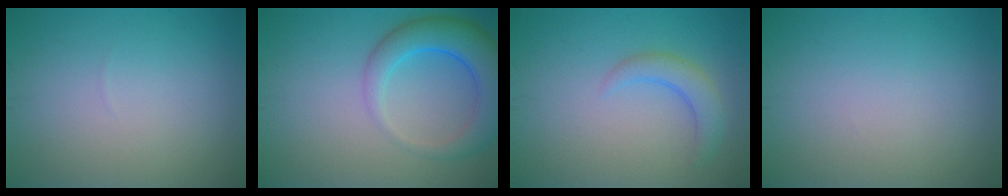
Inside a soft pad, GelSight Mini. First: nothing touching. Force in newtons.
{"total": 6.1, "press": 6.0, "slide": 0.3}
{"total": 2.6, "press": 2.5, "slide": 0.3}
{"total": 0.0}